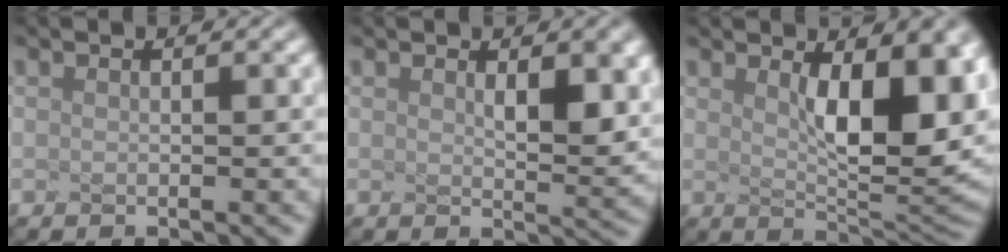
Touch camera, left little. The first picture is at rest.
{"total": 2.5, "force": [0.7, 0.4, 2.4], "torque": [-0.056, -0.008, 0.048]}
{"total": 7.6, "force": [1.3, 2.0, 7.3], "torque": [-0.132, -0.010, 0.059]}